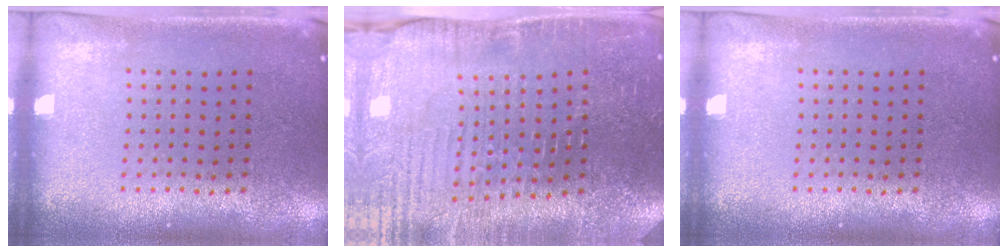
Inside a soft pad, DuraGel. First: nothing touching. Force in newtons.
{"total": 4.2, "press": 4.2, "slide": 0.4}
{"total": 0.0}